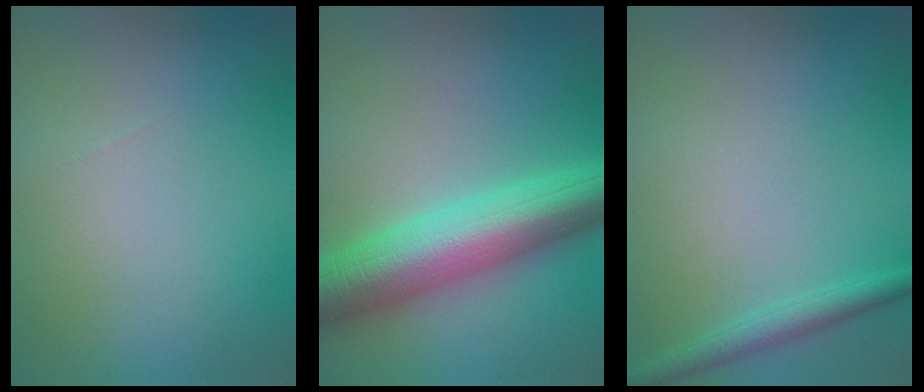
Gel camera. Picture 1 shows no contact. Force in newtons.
{"total": 9.3, "press": 9.3, "slide": 0.3}
{"total": 2.1, "press": 2.1, "slide": 0.1}